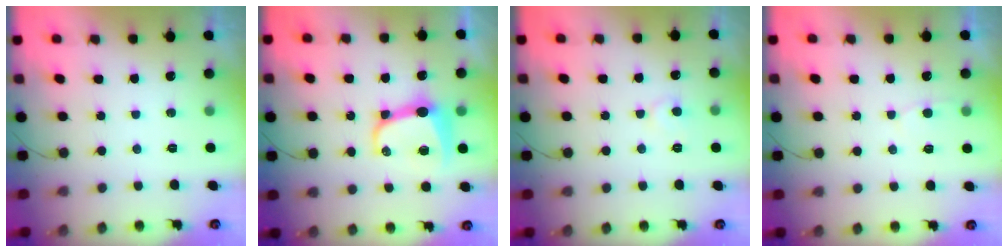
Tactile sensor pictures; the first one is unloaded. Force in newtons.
{"total": 10.5, "press": 10.5, "slide": 0.9}
{"total": 6.2, "press": 6.2, "slide": 0.5}
{"total": 5.1, "press": 5.0, "slide": 0.2}